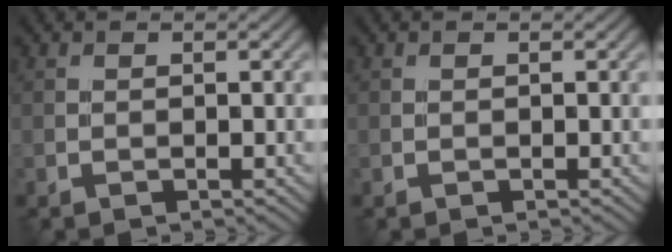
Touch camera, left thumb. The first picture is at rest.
{"total": 0.0}